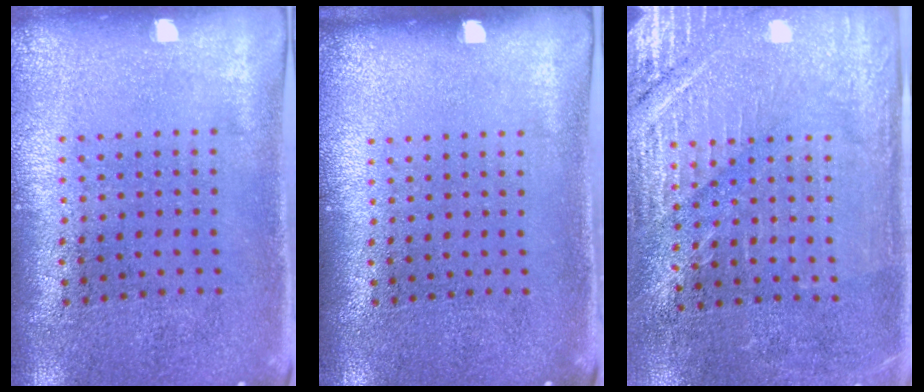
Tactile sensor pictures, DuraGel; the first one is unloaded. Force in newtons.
{"total": 0.0}
{"total": 2.9, "press": 2.9, "slide": 0.3}